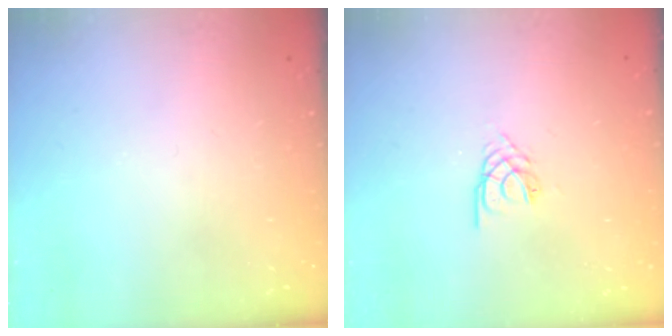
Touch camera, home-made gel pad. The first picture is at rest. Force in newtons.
{"total": 2.2, "press": 2.1, "slide": 0.4}